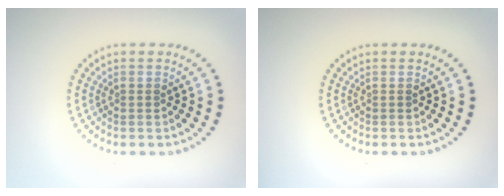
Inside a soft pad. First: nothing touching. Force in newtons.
{"total": 0.0}